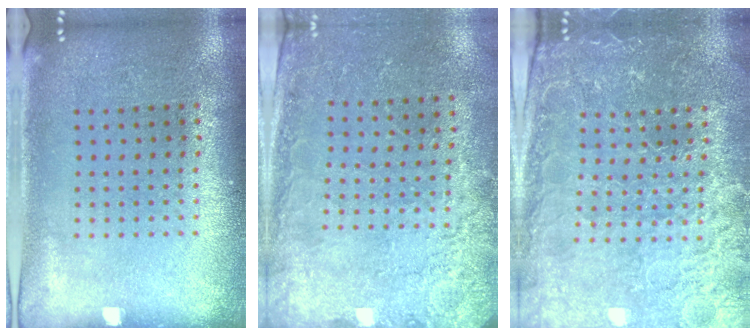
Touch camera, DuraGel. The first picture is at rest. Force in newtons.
{"total": 2.5, "press": 2.4, "slide": 0.8}
{"total": 4.1, "press": 4.0, "slide": 1.0}